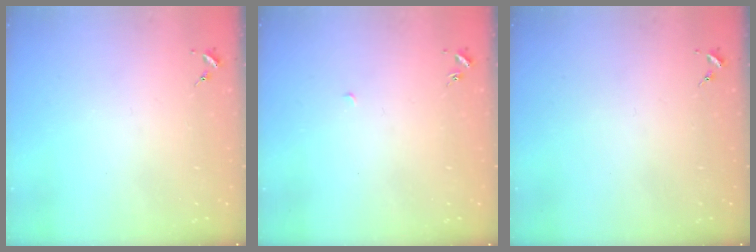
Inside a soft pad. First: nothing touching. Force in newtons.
{"total": 2.1, "press": 2.1, "slide": 0.1}
{"total": 0.0}